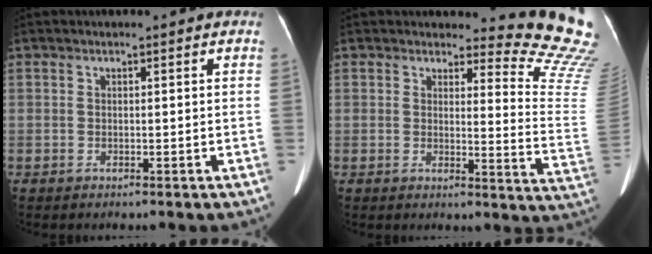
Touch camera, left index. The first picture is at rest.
{"total": 13.0, "force": [12.8, -0.7, 1.7], "torque": [-0.006, -0.159, 0.115]}